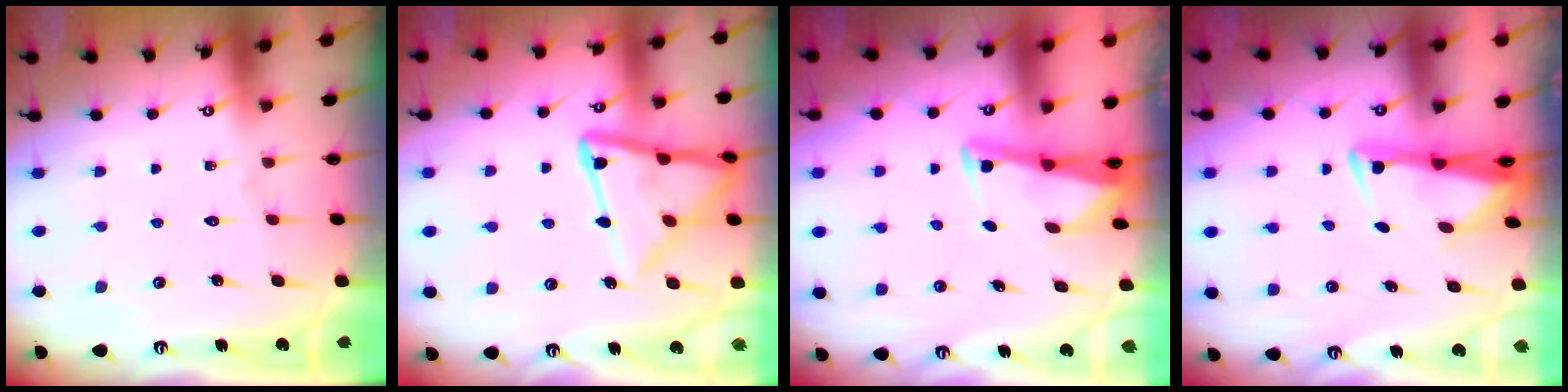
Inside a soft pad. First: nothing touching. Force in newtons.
{"total": 16.2, "press": 16.2, "slide": 1.6}
{"total": 2.9, "press": 2.9, "slide": 0.1}
{"total": 3.0, "press": 2.8, "slide": 0.9}